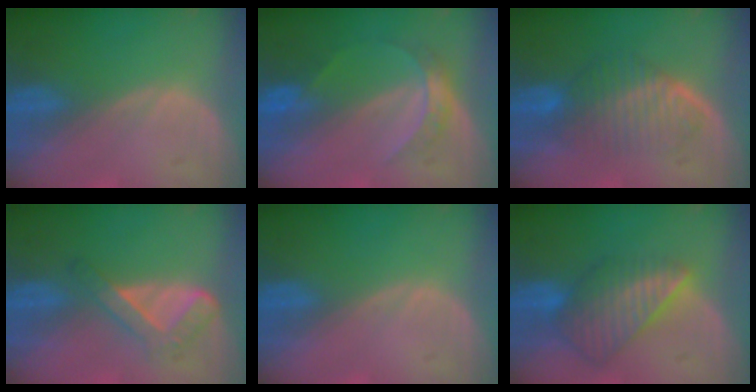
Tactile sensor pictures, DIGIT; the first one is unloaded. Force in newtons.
{"total": 4.8, "press": 4.3, "slide": 2.1}
{"total": 6.7, "press": 6.4, "slide": 1.7}
{"total": 5.6, "press": 4.8, "slide": 2.9}
{"total": 0.0}
{"total": 8.7, "press": 7.6, "slide": 4.3}